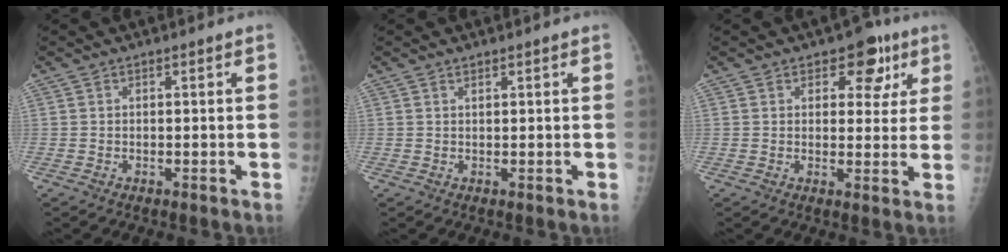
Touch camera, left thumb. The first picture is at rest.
{"total": 0.7, "force": [0.6, 0.2, 0.4], "torque": [-0.005, -0.003, 0.011]}
{"total": 7.7, "force": [3.9, 4.8, 4.6], "torque": [-0.013, -0.011, 0.045]}